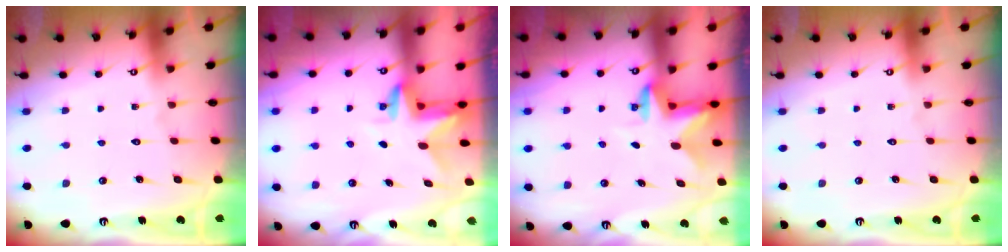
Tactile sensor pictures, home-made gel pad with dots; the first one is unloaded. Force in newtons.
{"total": 2.9, "press": 2.9, "slide": 0.2}
{"total": 2.7, "press": 2.6, "slide": 0.5}
{"total": 0.0}